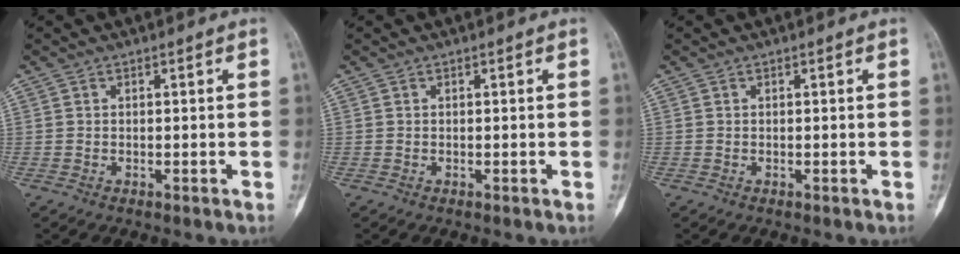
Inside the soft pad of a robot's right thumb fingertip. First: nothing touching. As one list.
[{"total": 0.0}, {"total": 0.0}]